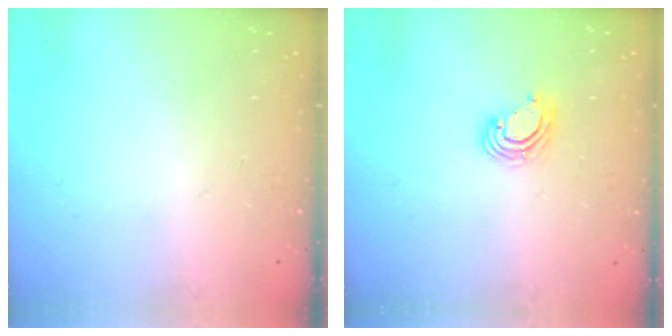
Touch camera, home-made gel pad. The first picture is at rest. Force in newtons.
{"total": 6.1, "press": 6.1, "slide": 0.5}